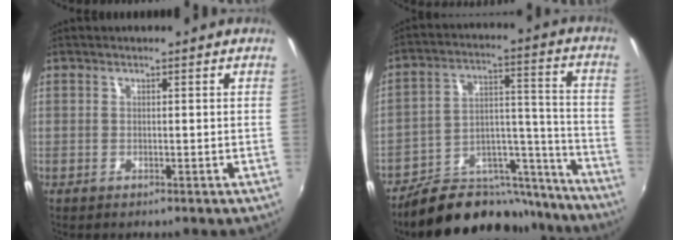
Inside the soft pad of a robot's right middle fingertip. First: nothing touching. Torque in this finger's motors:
{"motor_torque": [1.10, -1.04, 0.30, 0.18]}